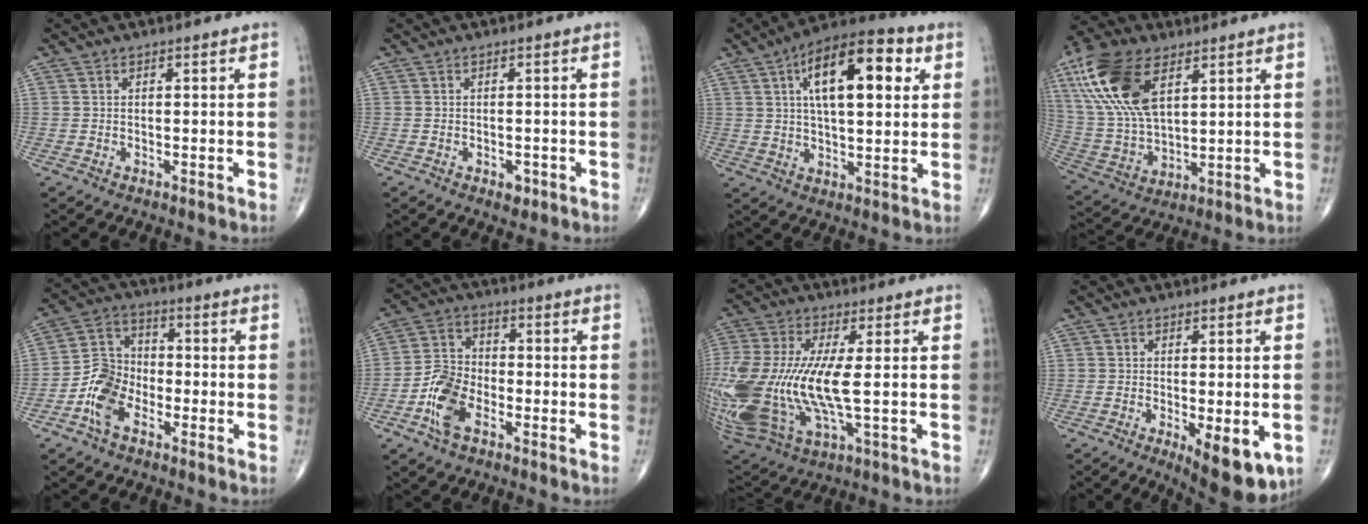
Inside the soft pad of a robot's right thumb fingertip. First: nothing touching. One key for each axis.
{"total": 1.7, "fx": -0.8, "fy": 1.1, "fz": 1.1, "tx": -0.011, "ty": 0.001, "tz": -0.008}
{"total": 17.1, "fx": 5.5, "fy": 7.2, "fz": 14.5, "tx": -0.208, "ty": 0.009, "tz": 0.081}
{"total": 18.6, "fx": 8.2, "fy": 9.4, "fz": 13.7, "tx": -0.282, "ty": -0.020, "tz": 0.160}
{"total": 9.0, "fx": -4.1, "fy": 5.8, "fz": 5.6, "tx": -0.098, "ty": 0.027, "tz": -0.087}
{"total": 8.9, "fx": -4.1, "fy": 5.0, "fz": 6.1, "tx": -0.121, "ty": 0.018, "tz": -0.083}
{"total": 25.4, "fx": -1.5, "fy": 10.3, "fz": 23.2, "tx": -0.598, "ty": -0.023, "tz": -0.013}
{"total": 10.3, "fx": -3.6, "fy": 3.7, "fz": 8.9, "tx": -0.111, "ty": -0.016, "tz": -0.045}